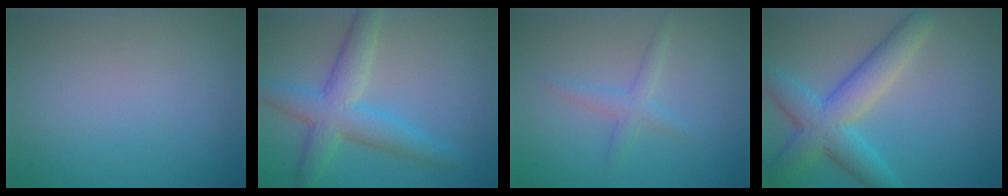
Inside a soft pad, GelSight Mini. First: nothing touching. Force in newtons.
{"total": 5.3, "press": 5.3, "slide": 0.2}
{"total": 2.0, "press": 2.0, "slide": 0.1}
{"total": 6.4, "press": 6.4, "slide": 0.1}